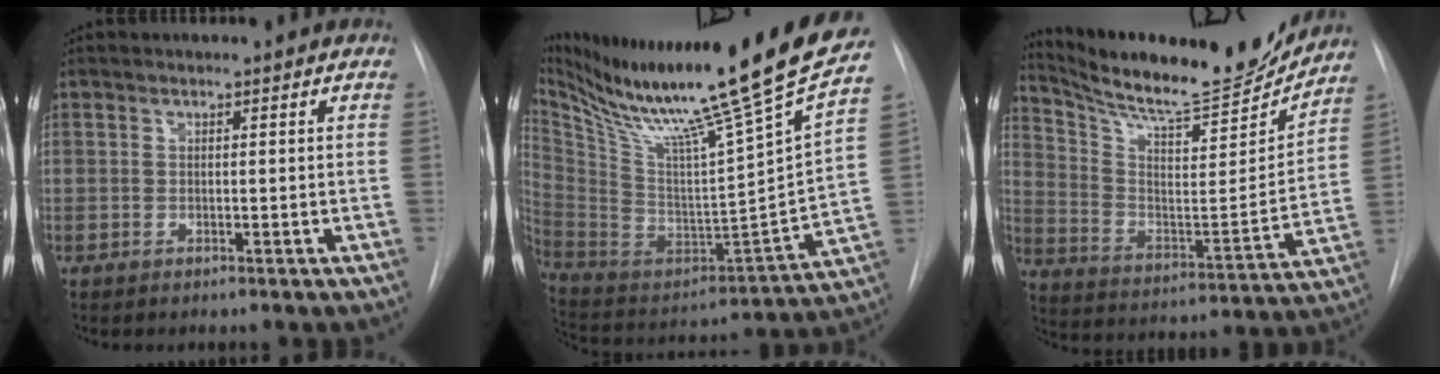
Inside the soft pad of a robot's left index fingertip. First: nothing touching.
{"total": 31.5, "force": [24.3, -1.5, 20.0], "torque": [-0.349, -0.076, 0.380]}
{"total": 21.8, "force": [20.0, 2.1, 8.4], "torque": [-0.148, -0.048, 0.306]}